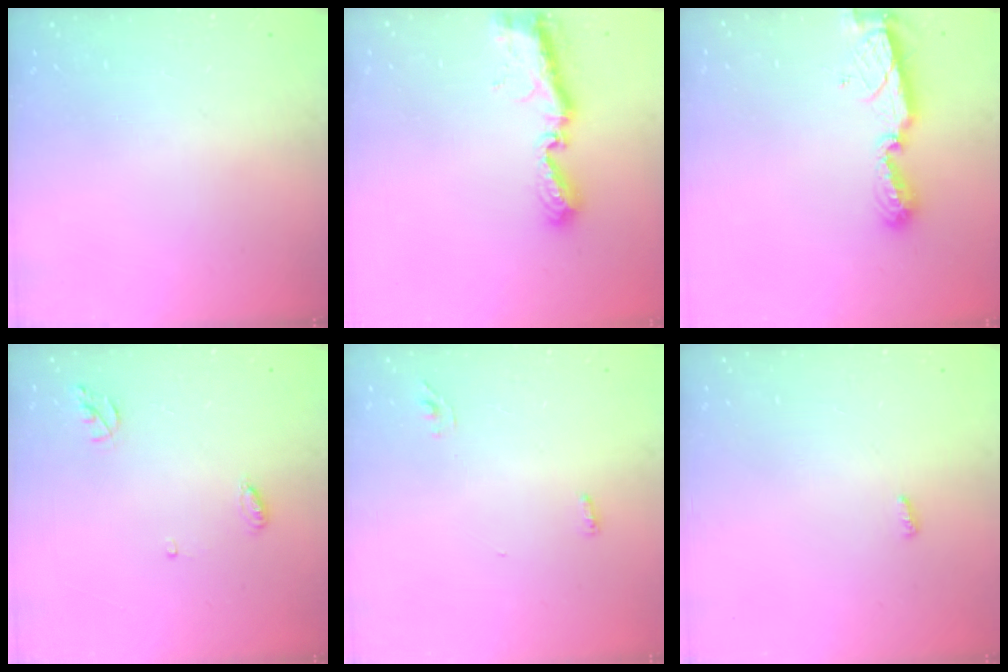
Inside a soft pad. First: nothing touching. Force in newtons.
{"total": 9.9, "press": 9.9, "slide": 0.7}
{"total": 8.4, "press": 8.4, "slide": 0.8}
{"total": 5.1, "press": 5.1, "slide": 0.4}
{"total": 3.6, "press": 3.2, "slide": 1.6}
{"total": 2.8, "press": 2.8, "slide": 0.5}